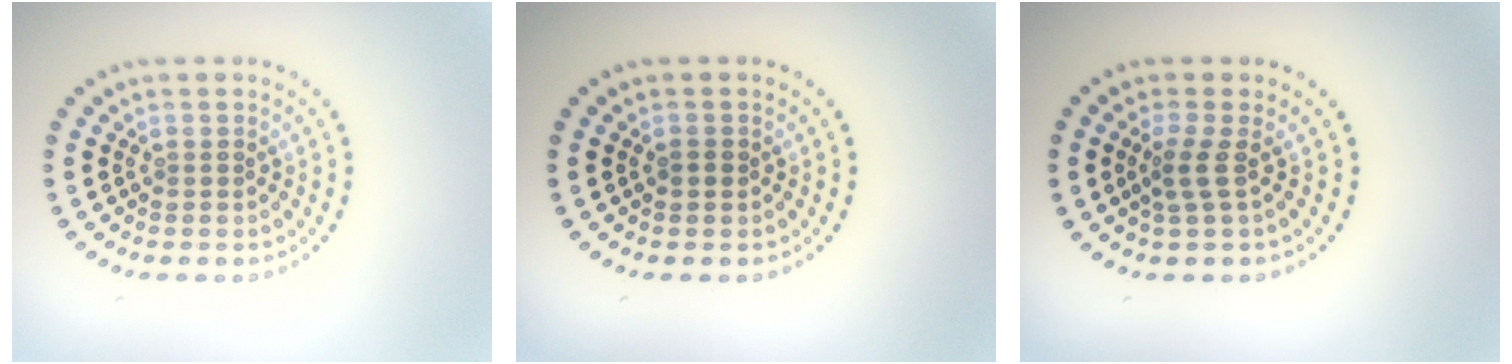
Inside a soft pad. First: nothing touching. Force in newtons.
{"total": 0.7, "press": 0.7, "slide": 0.2}
{"total": 1.9, "press": 1.2, "slide": 1.5}